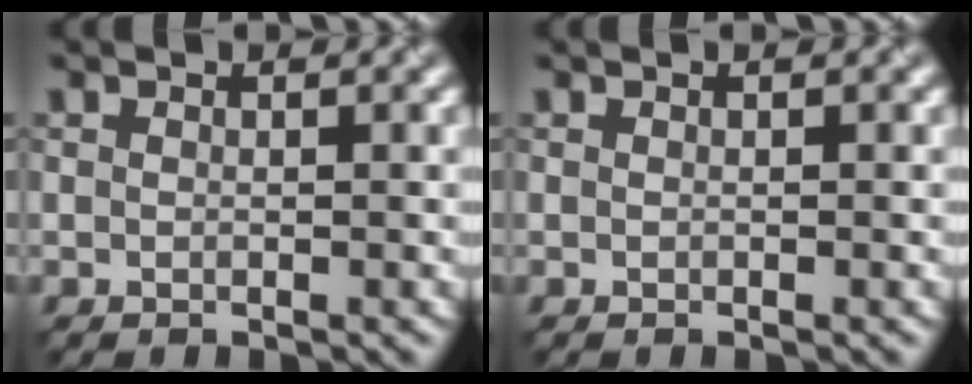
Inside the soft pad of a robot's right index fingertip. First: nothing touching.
{"total": 0.0}